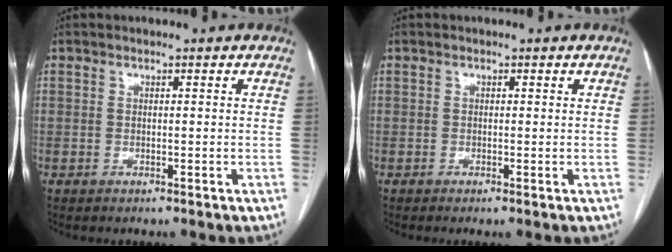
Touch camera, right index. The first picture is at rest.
{"total": 0.0}